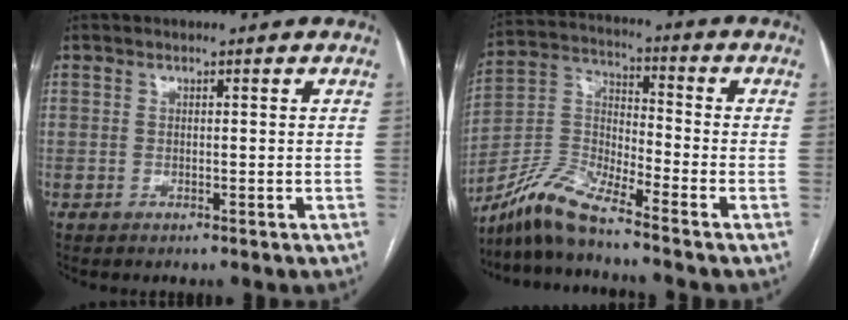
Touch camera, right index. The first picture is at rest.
{"total": 8.8, "force": [-7.9, 0.0, 3.8], "torque": [-0.087, 0.005, -0.160]}